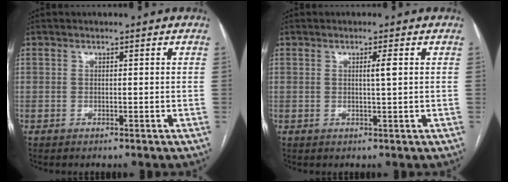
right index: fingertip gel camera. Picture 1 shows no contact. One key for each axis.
{"total": 1.7, "fx": 0.4, "fy": -0.2, "fz": 1.6, "tx": -0.028, "ty": 0.000, "tz": 0.006}